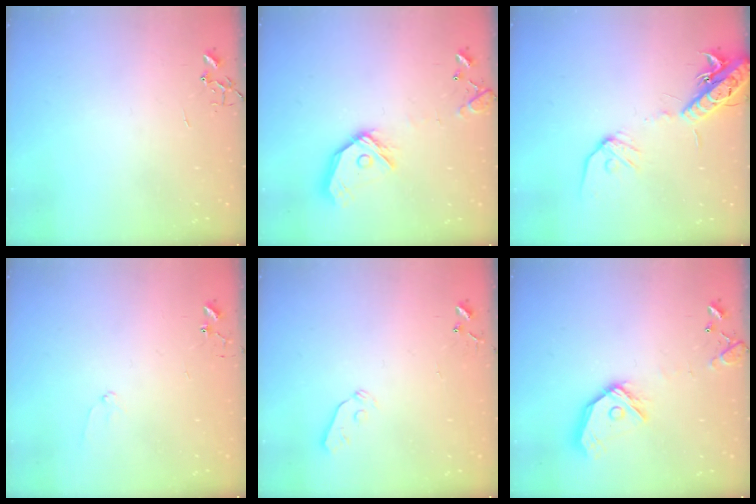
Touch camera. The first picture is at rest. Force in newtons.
{"total": 14.2, "press": 14.1, "slide": 2.1}
{"total": 15.1, "press": 14.7, "slide": 3.3}
{"total": 6.6, "press": 6.6, "slide": 0.8}
{"total": 4.1, "press": 4.0, "slide": 0.6}
{"total": 14.2, "press": 14.1, "slide": 2.1}